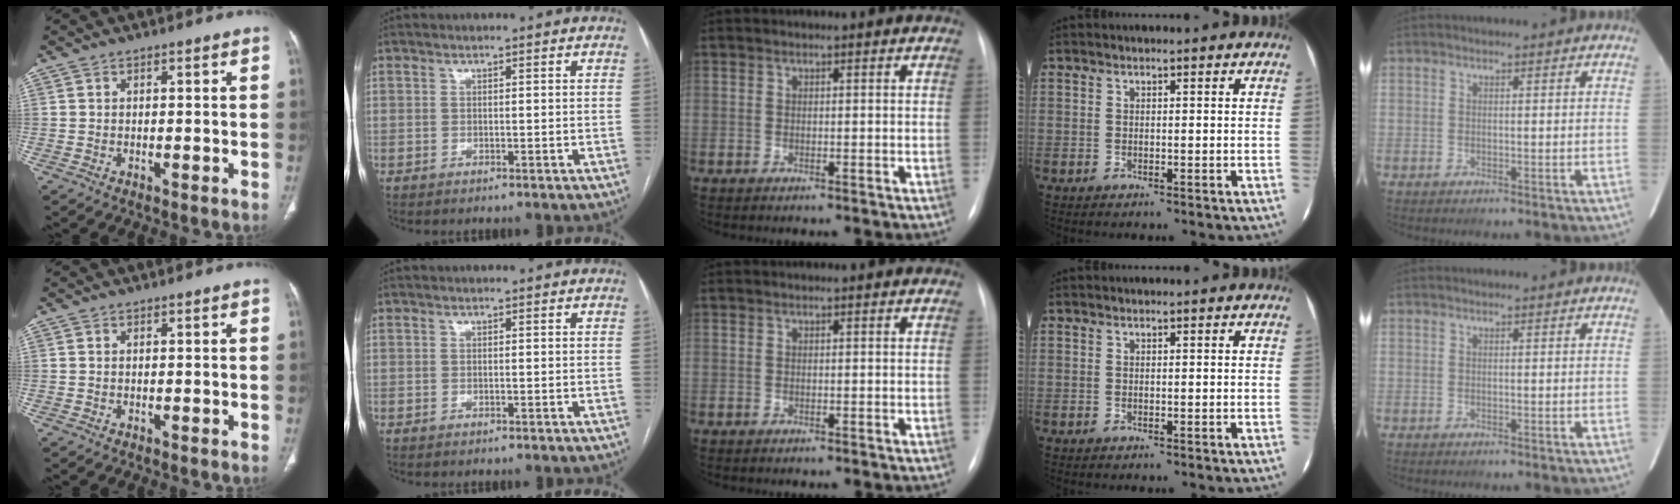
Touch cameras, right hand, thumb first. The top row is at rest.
{}